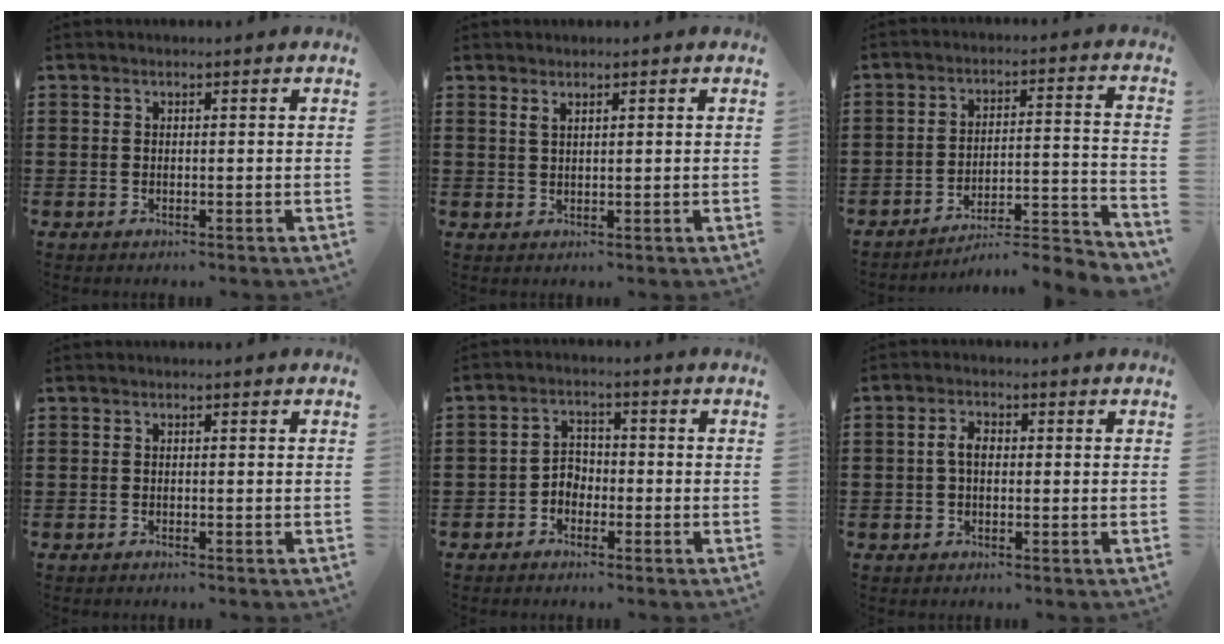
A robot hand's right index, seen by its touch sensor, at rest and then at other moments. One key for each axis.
{"total": 1.2, "fx": 0.9, "fy": 0.3, "fz": 0.6, "tx": -0.014, "ty": 0.002, "tz": 0.017}
{"total": 4.1, "fx": -3.8, "fy": -0.1, "fz": 1.7, "tx": -0.035, "ty": -0.023, "tz": -0.082}
{"total": 0.0}
{"total": 2.6, "fx": -1.8, "fy": 1.7, "fz": 0.7, "tx": -0.019, "ty": 0.009, "tz": -0.041}
{"total": 2.9, "fx": 0.0, "fy": 1.6, "fz": 2.4, "tx": -0.056, "ty": 0.004, "tz": -0.003}